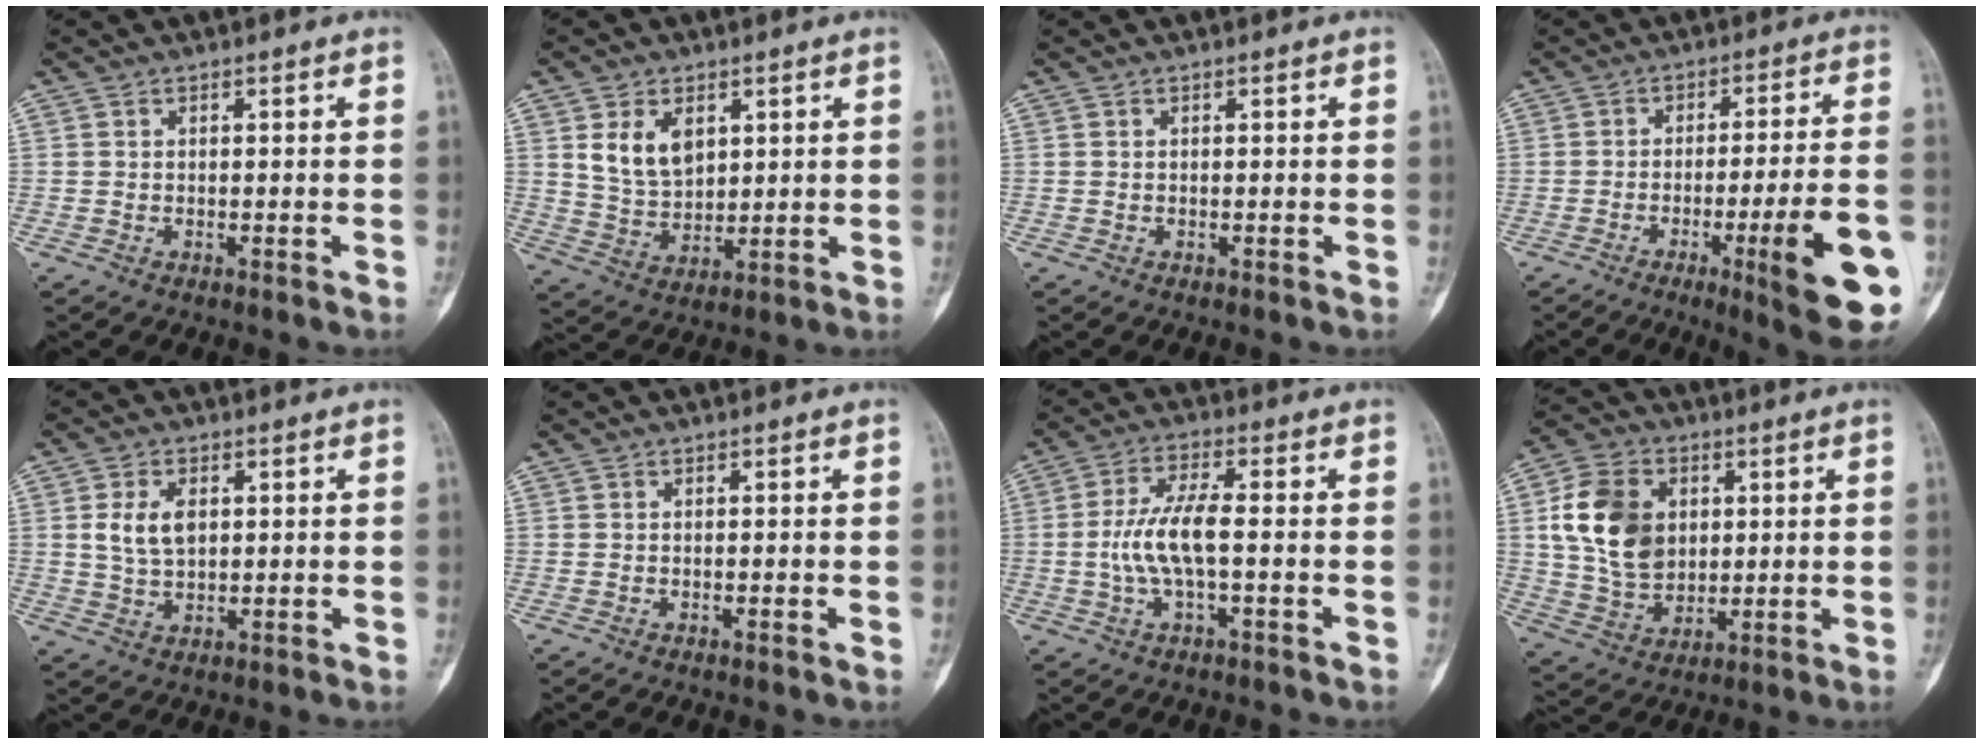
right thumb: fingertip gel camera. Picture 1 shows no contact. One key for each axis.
{"total": 8.3, "fx": 3.2, "fy": 5.5, "fz": 5.4, "tx": -0.077, "ty": -0.019, "tz": 0.070}
{"total": 0.0}
{"total": 16.5, "fx": -6.0, "fy": 1.9, "fz": 15.2, "tx": -0.181, "ty": 0.011, "tz": -0.075}
{"total": 6.3, "fx": 1.2, "fy": 3.8, "fz": 4.8, "tx": -0.089, "ty": -0.003, "tz": 0.025}
{"total": 0.0}
{"total": 8.3, "fx": -0.9, "fy": 2.6, "fz": 7.9, "tx": -0.173, "ty": 0.018, "tz": -0.022}
{"total": 14.8, "fx": 2.9, "fy": 11.0, "fz": 9.4, "tx": -0.149, "ty": -0.004, "tz": 0.058}